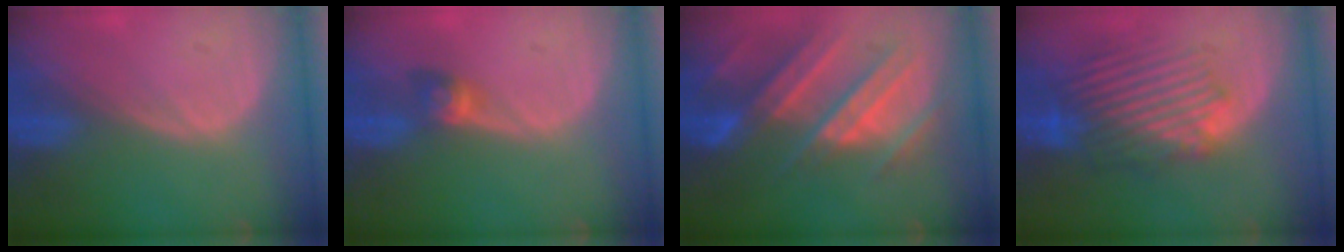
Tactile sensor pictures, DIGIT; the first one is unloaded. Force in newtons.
{"total": 2.8, "press": 2.5, "slide": 1.3}
{"total": 11.3, "press": 9.9, "slide": 5.3}
{"total": 9.3, "press": 8.8, "slide": 3.0}